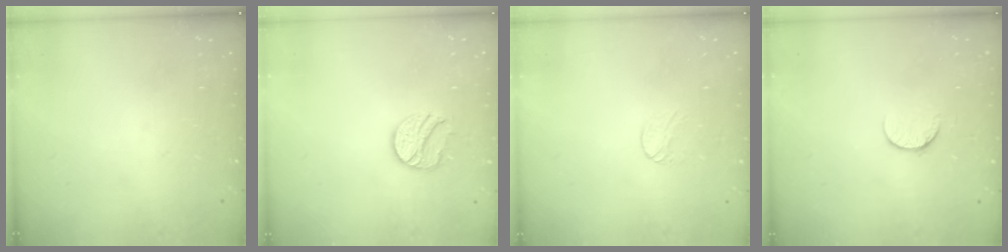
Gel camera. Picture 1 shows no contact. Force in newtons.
{"total": 9.8, "press": 9.8, "slide": 0.7}
{"total": 3.5, "press": 3.4, "slide": 0.2}
{"total": 8.5, "press": 8.5, "slide": 0.8}